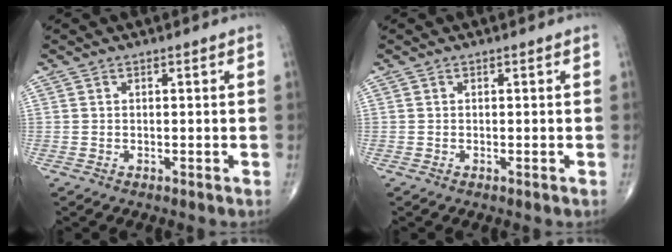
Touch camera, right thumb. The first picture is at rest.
{"total": 0.0}